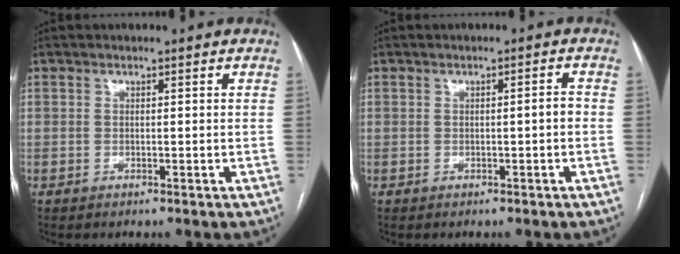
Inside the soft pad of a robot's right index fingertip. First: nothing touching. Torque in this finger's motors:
{"motor_torque": [0.38, 0.01, 0.06, 0.02]}